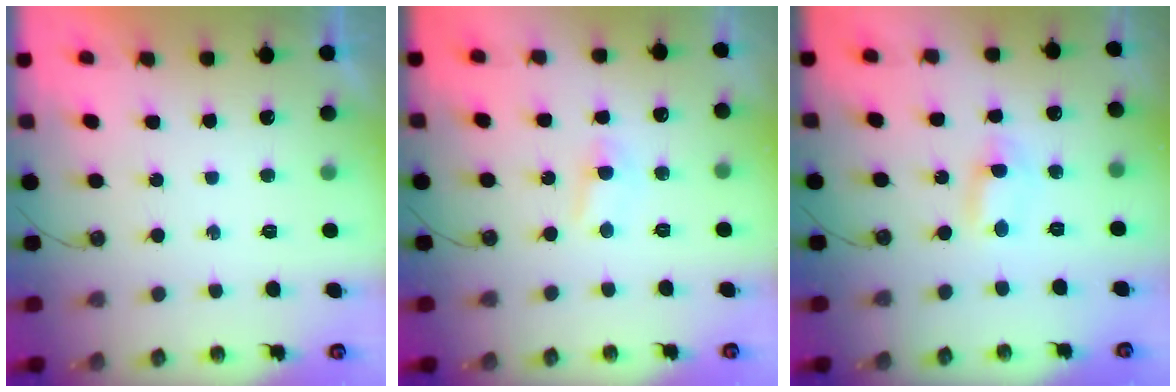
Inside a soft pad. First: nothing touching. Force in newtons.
{"total": 3.8, "press": 3.8, "slide": 0.5}
{"total": 1.1, "press": 0.8, "slide": 0.6}